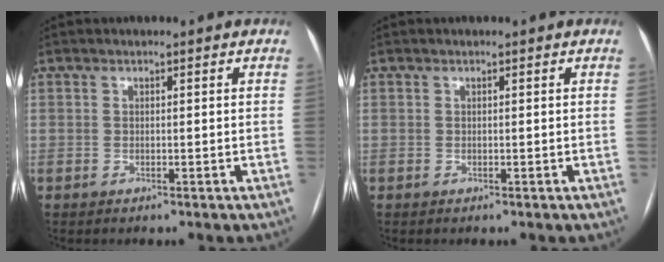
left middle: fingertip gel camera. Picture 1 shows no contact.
{"total": 0.0}